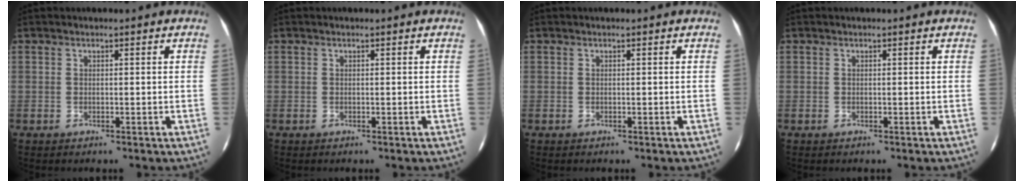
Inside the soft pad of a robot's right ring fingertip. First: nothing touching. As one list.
[{"total": 0.0}, {"total": 0.0}, {"total": 0.0}]